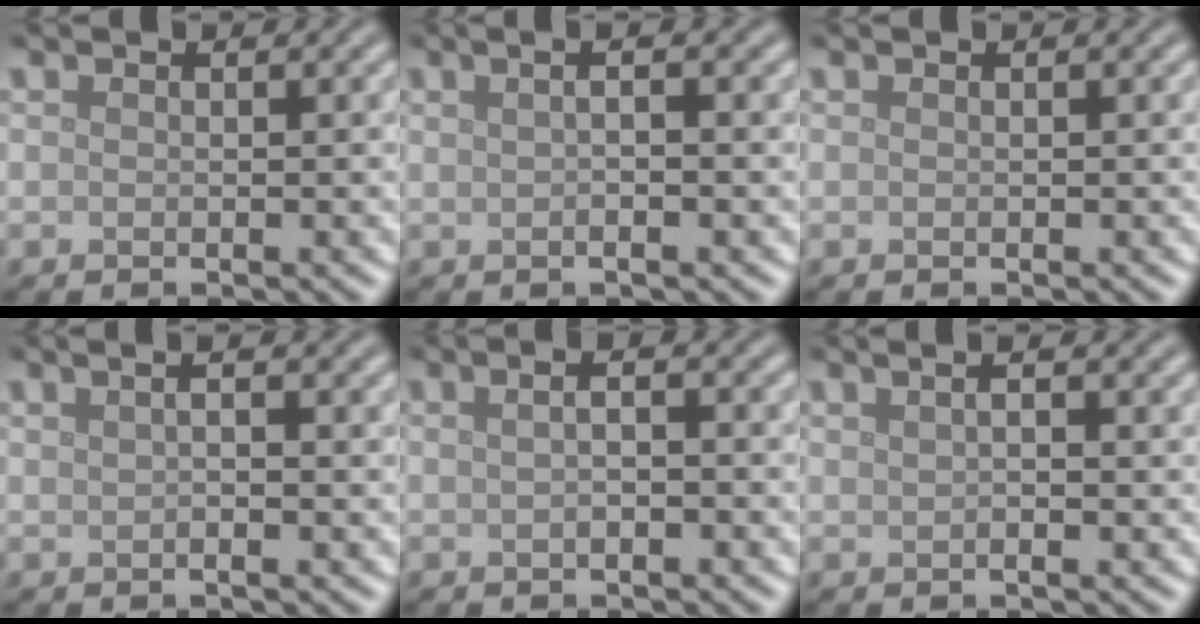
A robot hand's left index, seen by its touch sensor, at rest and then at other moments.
{"total": 4.0, "force": [1.1, 1.8, 3.4], "torque": [-0.022, 0.022, -0.010]}
{"total": 0.0}
{"total": 3.2, "force": [1.2, 1.3, 2.7], "torque": [-0.024, 0.018, -0.002]}
{"total": 3.9, "force": [1.1, 2.0, 3.2], "torque": [-0.027, 0.028, -0.013]}
{"total": 3.1, "force": [1.3, 1.3, 2.6], "torque": [-0.025, 0.016, 0.002]}